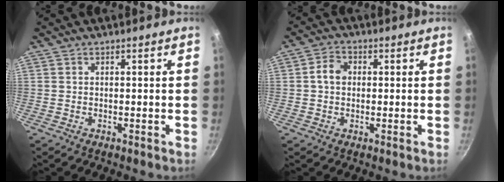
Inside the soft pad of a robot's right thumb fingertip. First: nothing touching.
{"total": 4.1, "force": [0.3, 3.3, 2.5], "torque": [-0.030, 0.013, -0.002]}